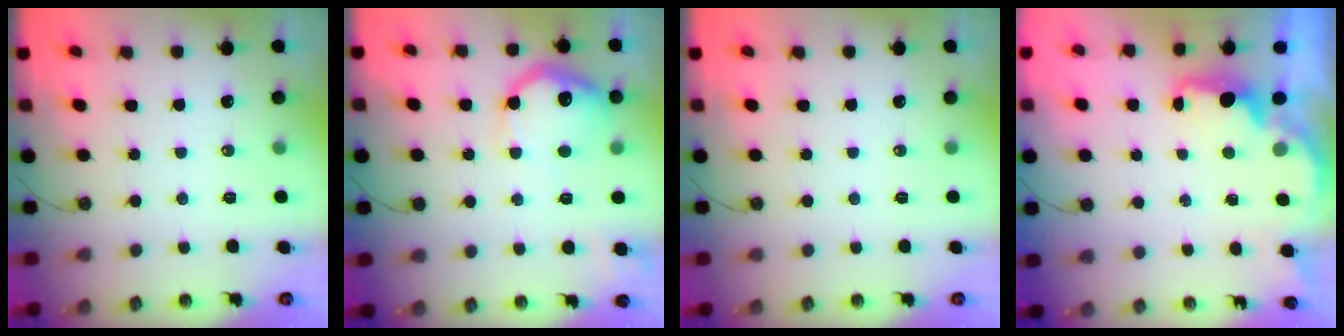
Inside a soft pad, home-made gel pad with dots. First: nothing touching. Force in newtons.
{"total": 16.2, "press": 16.2, "slide": 1.2}
{"total": 0.0}
{"total": 2.4, "press": 2.3, "slide": 0.8}